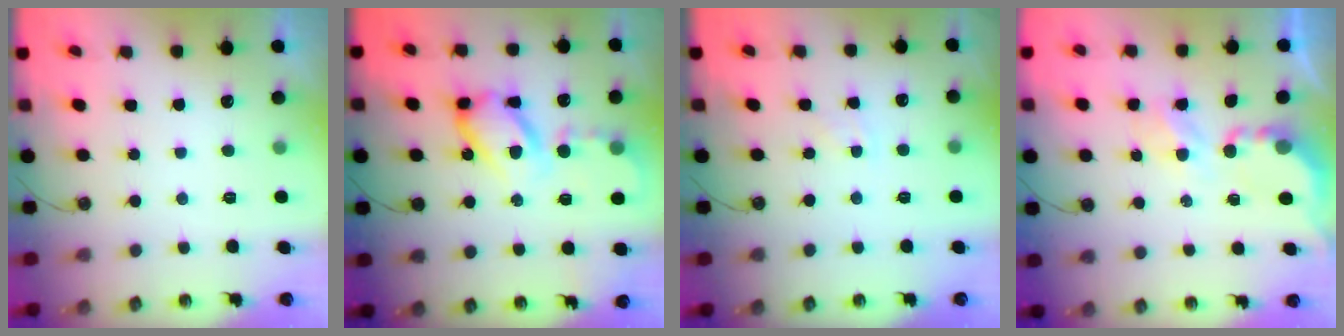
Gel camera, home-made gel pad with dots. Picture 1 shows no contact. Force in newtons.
{"total": 14.9, "press": 14.8, "slide": 1.4}
{"total": 2.8, "press": 2.8, "slide": 0.4}
{"total": 5.2, "press": 5.2, "slide": 0.4}